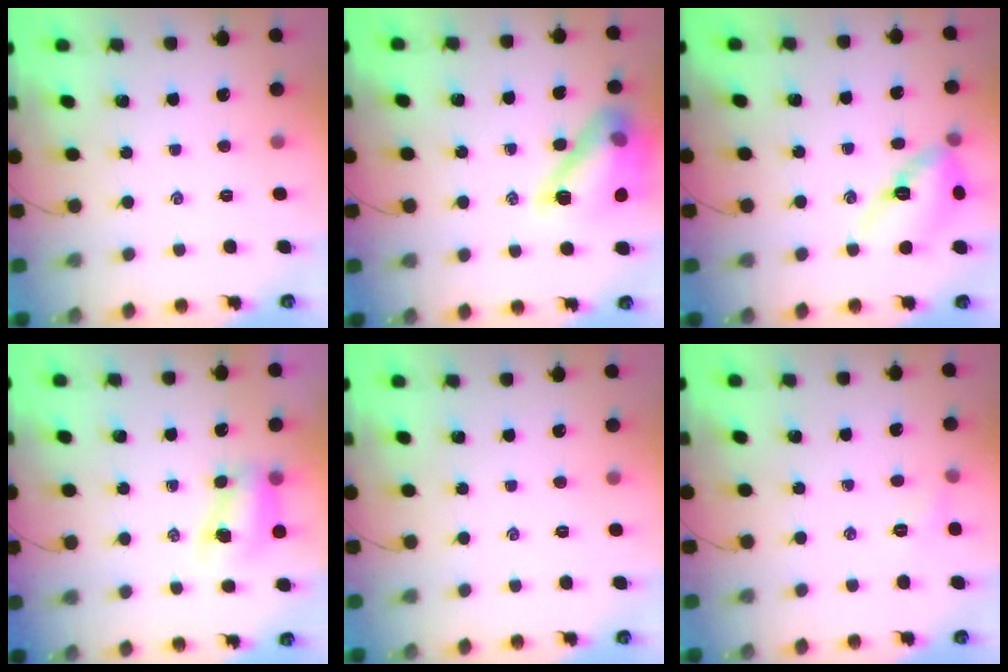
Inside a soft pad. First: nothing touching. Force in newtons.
{"total": 15.8, "press": 15.8, "slide": 1.1}
{"total": 13.0, "press": 12.9, "slide": 1.6}
{"total": 7.6, "press": 7.5, "slide": 1.0}
{"total": 0.0}
{"total": 4.5, "press": 4.3, "slide": 1.3}